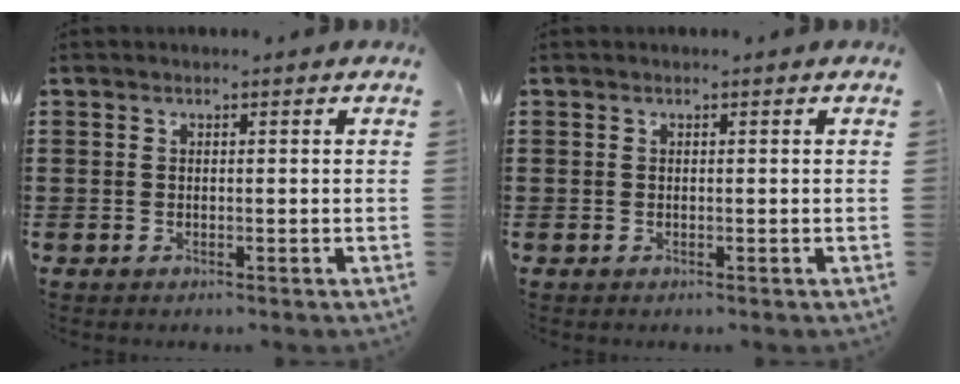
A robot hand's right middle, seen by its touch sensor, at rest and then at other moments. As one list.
[{"total": 0.0}]